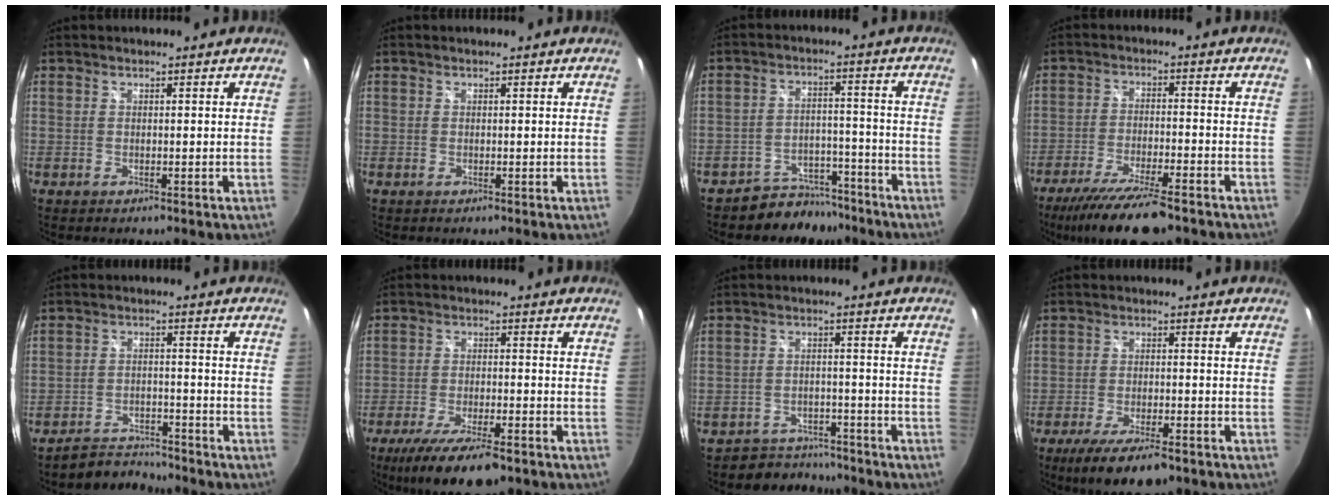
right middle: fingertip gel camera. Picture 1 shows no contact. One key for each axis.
{"total": 0.0}
{"total": 8.1, "fx": -7.2, "fy": 3.8, "fz": 0.6, "tx": -0.015, "ty": 0.026, "tz": -0.101}
{"total": 14.1, "fx": -11.2, "fy": 2.3, "fz": 8.3, "tx": -0.171, "ty": -0.036, "tz": -0.185}
{"total": 6.4, "fx": -6.2, "fy": 1.2, "fz": 0.5, "tx": -0.033, "ty": 0.005, "tz": -0.102}
{"total": 12.6, "fx": -8.9, "fy": 3.2, "fz": 8.3, "tx": -0.173, "ty": -0.037, "tz": -0.151}
{"total": 7.1, "fx": -6.4, "fy": 3.1, "fz": 0.4, "tx": -0.018, "ty": 0.011, "tz": -0.091}
{"total": 10.6, "fx": -7.6, "fy": 2.8, "fz": 6.8, "tx": -0.146, "ty": -0.031, "tz": -0.126}